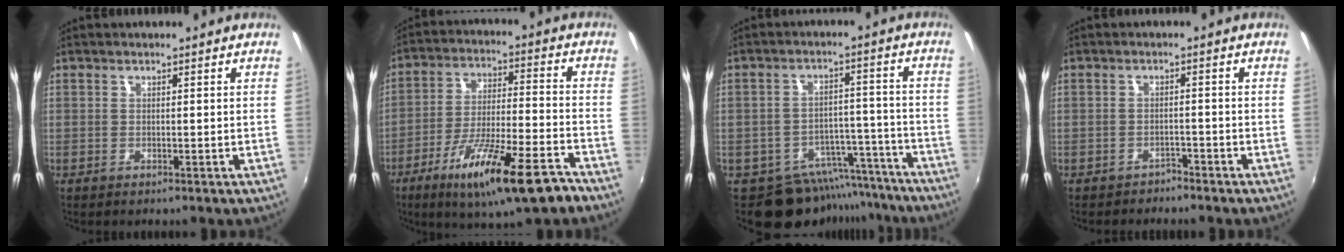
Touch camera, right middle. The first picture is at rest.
{"total": 17.5, "force": [-11.1, 2.5, 13.3], "torque": [-0.241, -0.046, -0.182]}
{"total": 11.9, "force": [-10.2, 5.6, 2.4], "torque": [-0.036, 0.031, -0.127]}
{"total": 2.8, "force": [-2.5, 1.2, 0.3], "torque": [-0.011, -0.006, -0.038]}